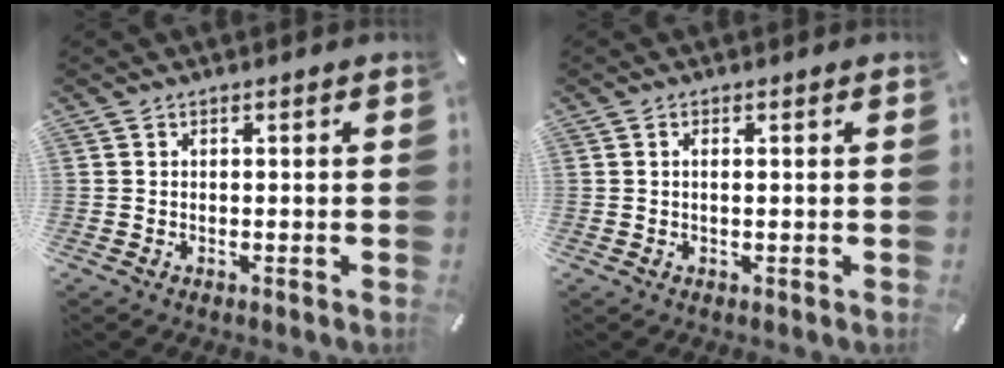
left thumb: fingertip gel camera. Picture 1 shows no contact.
{"total": 1.1, "force": [0.1, 0.2, 1.1], "torque": [-0.021, -0.002, 0.002]}